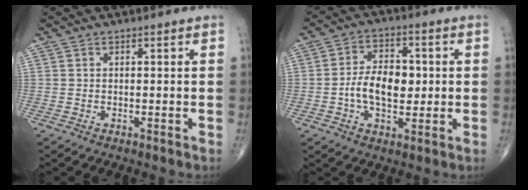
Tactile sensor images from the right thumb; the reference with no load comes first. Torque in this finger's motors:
{"motor_torque": [1.30, 1.23, 0.95, -0.22, 0.06]}